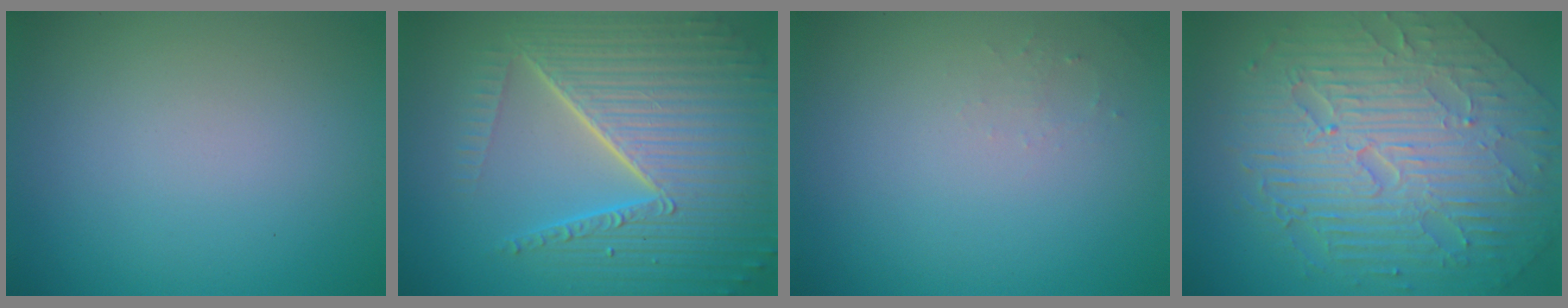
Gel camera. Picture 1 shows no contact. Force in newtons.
{"total": 10.0, "press": 6.4, "slide": 7.8}
{"total": 0.8, "press": 0.8, "slide": 0.3}
{"total": 10.3, "press": 6.8, "slide": 7.8}